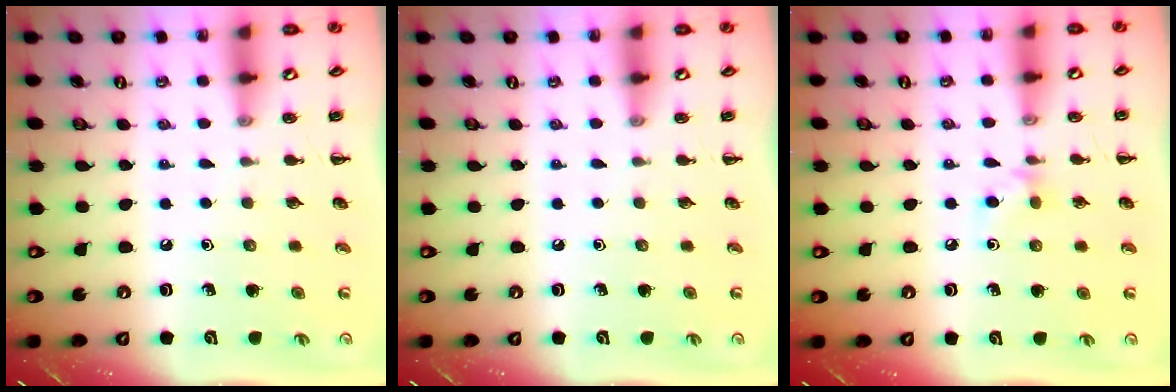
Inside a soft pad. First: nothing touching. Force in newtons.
{"total": 0.0}
{"total": 5.3, "press": 4.9, "slide": 2.1}